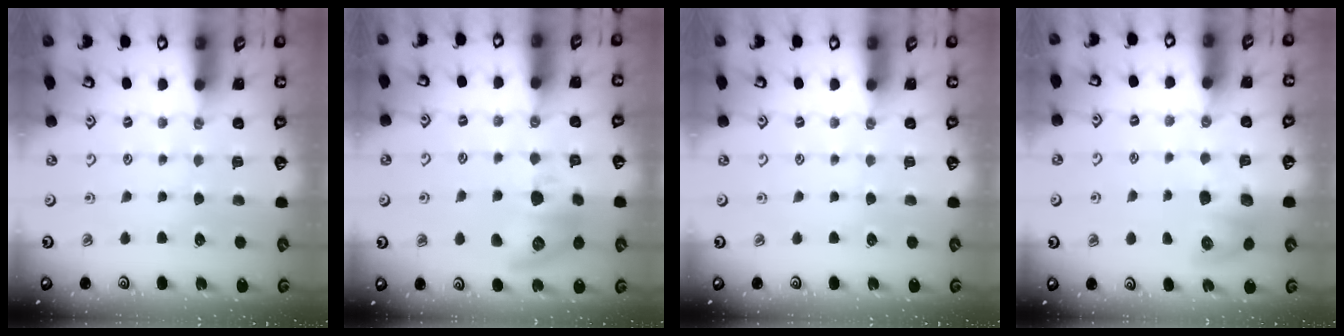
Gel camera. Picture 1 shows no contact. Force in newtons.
{"total": 16.3, "press": 16.2, "slide": 1.3}
{"total": 0.0}
{"total": 8.8, "press": 8.7, "slide": 0.9}